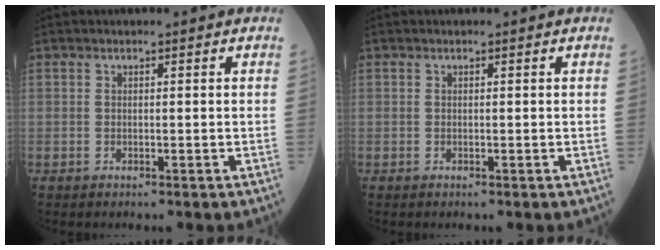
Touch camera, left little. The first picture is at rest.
{"total": 0.0}